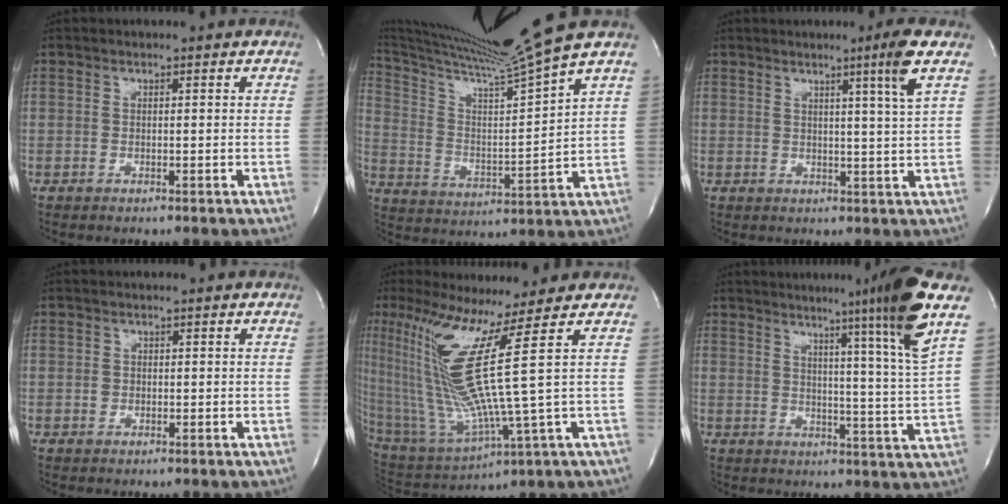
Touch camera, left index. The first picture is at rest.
{"total": 16.2, "force": [13.9, -4.1, 7.3], "torque": [-0.142, -0.051, 0.231]}
{"total": 4.7, "force": [2.2, -1.9, 3.7], "torque": [-0.064, -0.021, 0.038]}
{"total": 0.7, "force": [-0.1, 0.7, 0.2], "torque": [-0.001, 0.001, 0.000]}
{"total": 15.7, "force": [5.4, -2.9, 14.5], "torque": [-0.295, -0.023, 0.105]}
{"total": 12.4, "force": [7.2, -4.1, 9.2], "torque": [-0.137, -0.046, 0.091]}